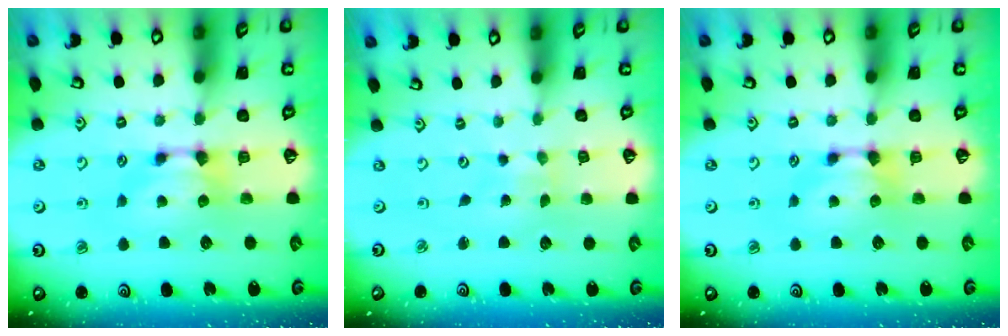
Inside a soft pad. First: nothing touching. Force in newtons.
{"total": 5.7, "press": 5.6, "slide": 0.5}
{"total": 0.0}